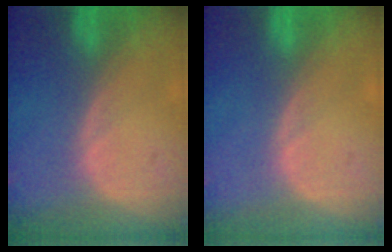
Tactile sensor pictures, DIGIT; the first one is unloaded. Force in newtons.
{"total": 0.0}